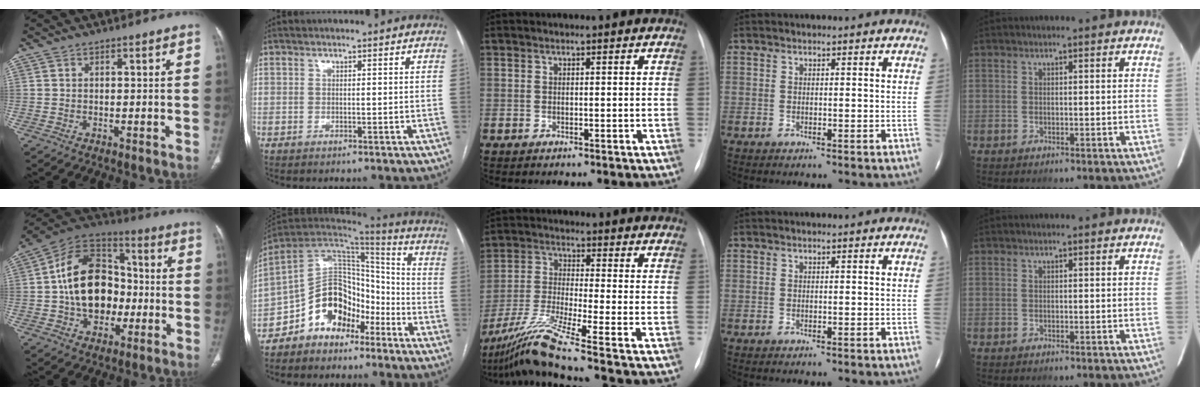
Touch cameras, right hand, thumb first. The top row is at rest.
{"thumb": {"total": 19.7, "force": [-1.7, 14.3, 13.4], "torque": [-0.184, 0.035, -0.032]}, "index": {"total": 13.0, "force": [-7.6, 8.8, 5.8], "torque": [-0.111, 0.053, -0.136]}, "middle": {"total": 10.4, "force": [-7.9, -2.7, 6.1], "torque": [-0.122, -0.030, -0.147]}}